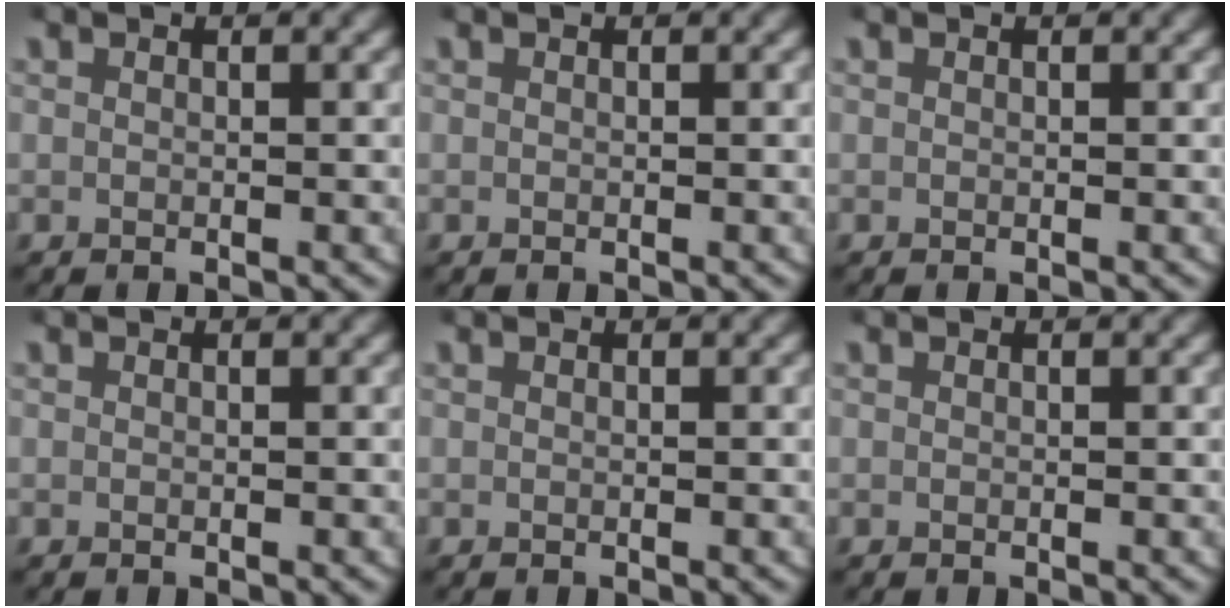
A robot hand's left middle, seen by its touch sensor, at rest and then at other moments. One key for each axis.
{"total": 0.0}
{"total": 0.0}
{"total": 0.0}
{"total": 0.0}
{"total": 0.0}